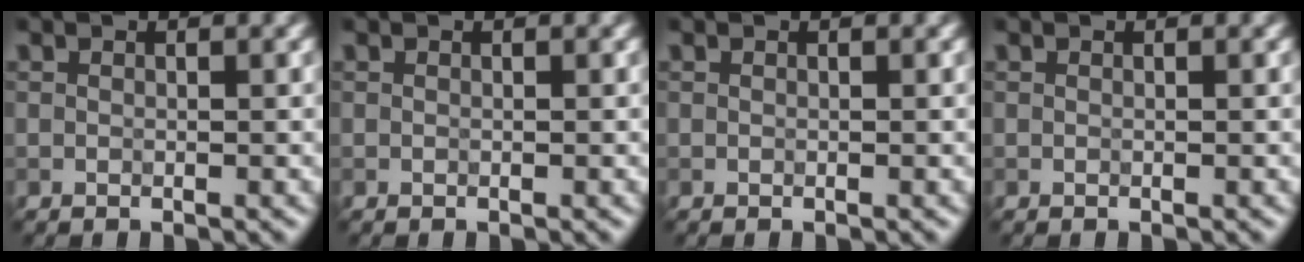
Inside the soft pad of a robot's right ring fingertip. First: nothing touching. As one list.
[{"total": 0.0}, {"total": 0.0}, {"total": 0.0}]